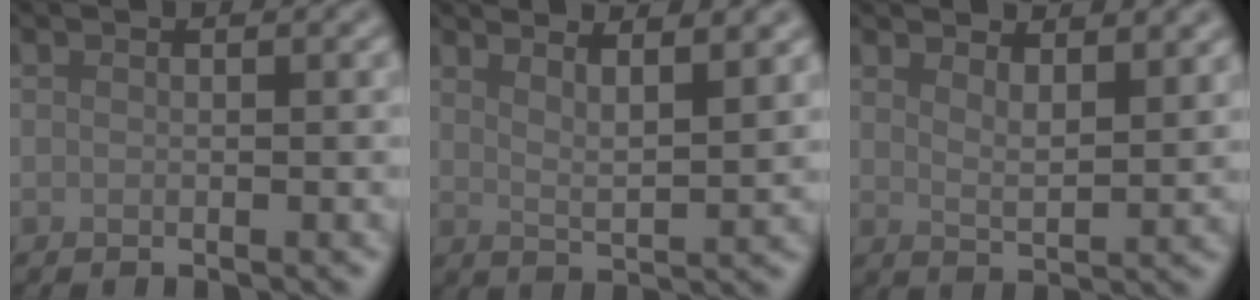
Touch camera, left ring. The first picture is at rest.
{"total": 4.5, "force": [3.4, 1.1, 2.8], "torque": [-0.034, 0.005, 0.047]}
{"total": 3.5, "force": [2.7, 1.0, 1.9], "torque": [-0.028, -0.002, 0.049]}